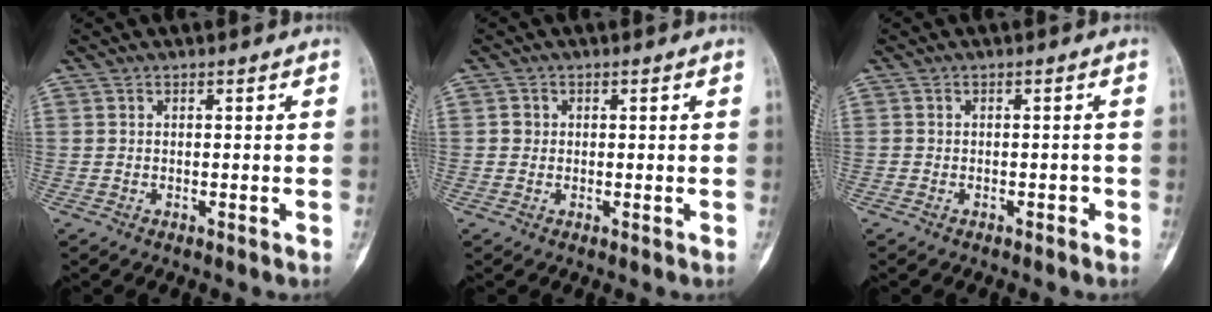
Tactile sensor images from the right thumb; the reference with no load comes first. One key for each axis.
{"total": 1.2, "fx": 0.1, "fy": 1.2, "fz": 0.3, "tx": 0.001, "ty": 0.003, "tz": 0.000}
{"total": 1.0, "fx": -0.7, "fy": 0.6, "fz": 0.4, "tx": -0.004, "ty": 0.005, "tz": -0.011}